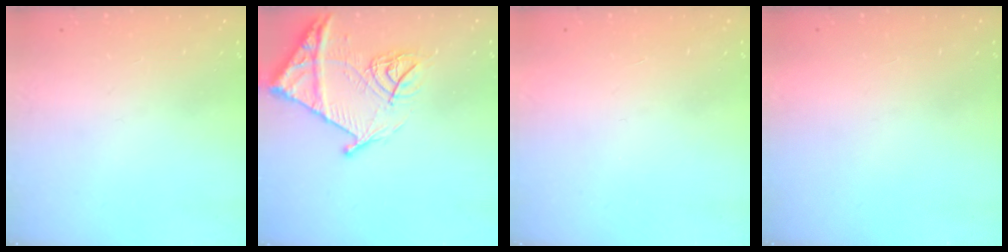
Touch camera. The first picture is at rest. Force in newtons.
{"total": 15.9, "press": 15.8, "slide": 1.6}
{"total": 1.6, "press": 1.6, "slide": 0.1}
{"total": 1.5, "press": 1.5, "slide": 0.1}